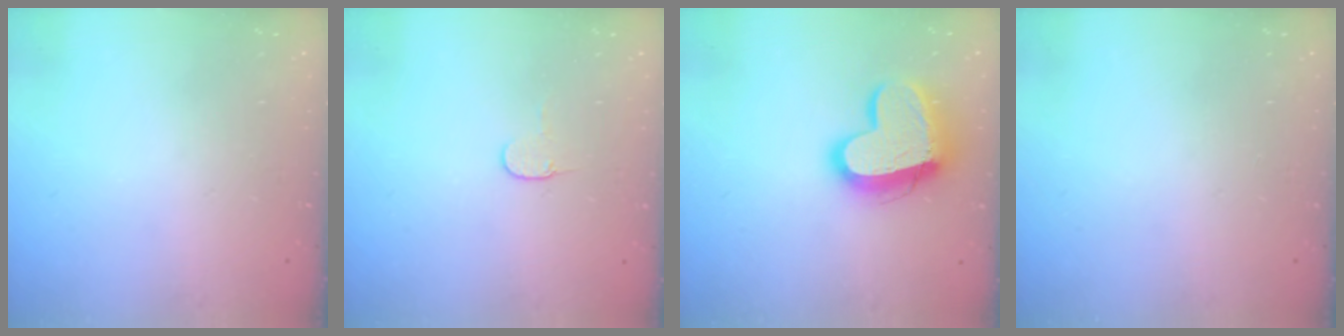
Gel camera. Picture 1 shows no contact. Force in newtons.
{"total": 3.8, "press": 3.8, "slide": 0.4}
{"total": 16.7, "press": 16.6, "slide": 1.4}
{"total": 0.0}